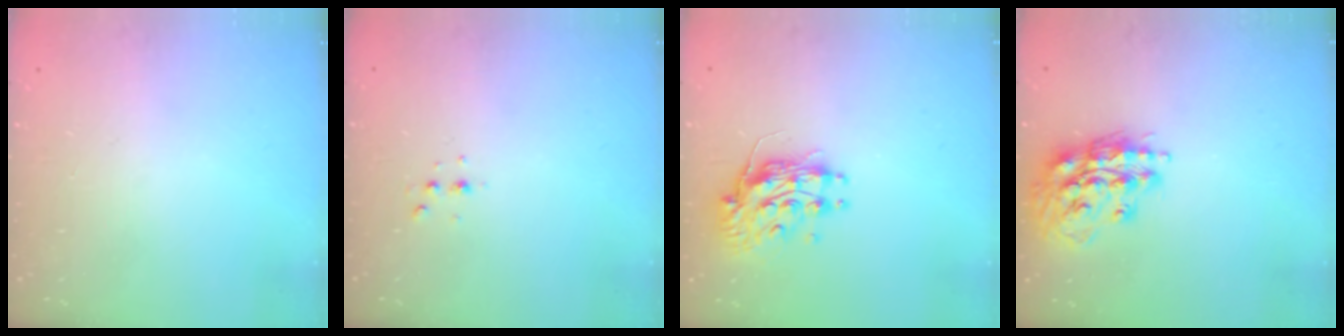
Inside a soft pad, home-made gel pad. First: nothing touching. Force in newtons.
{"total": 2.8, "press": 2.8, "slide": 0.7}
{"total": 10.6, "press": 10.6, "slide": 0.7}
{"total": 15.3, "press": 15.2, "slide": 1.9}